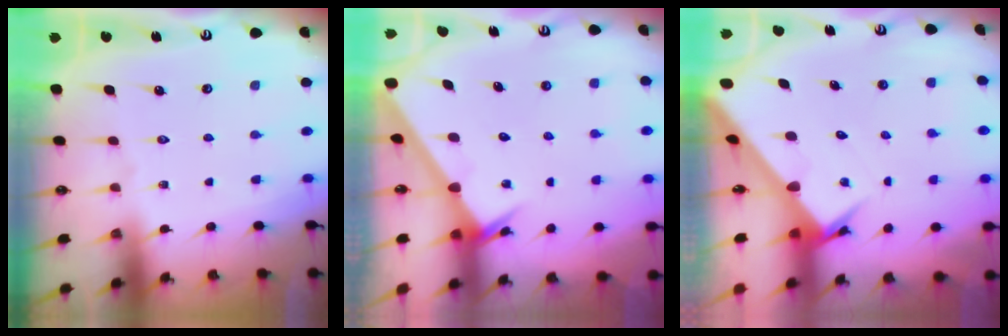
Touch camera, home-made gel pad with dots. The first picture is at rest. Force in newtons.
{"total": 2.6, "press": 2.6, "slide": 0.1}
{"total": 3.9, "press": 3.9, "slide": 0.3}